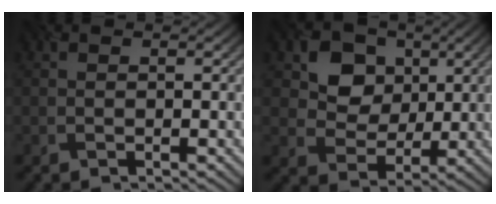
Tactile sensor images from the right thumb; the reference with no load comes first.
{"total": 7.9, "force": [3.4, 6.6, 2.6], "torque": [-0.094, 0.001, 0.069]}